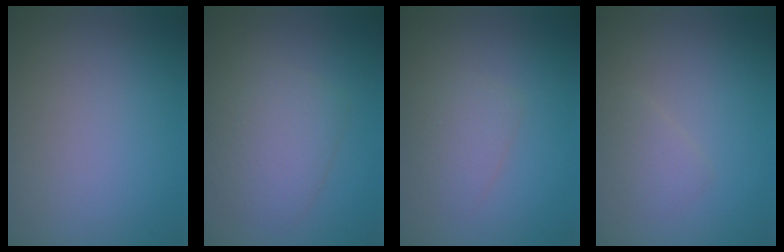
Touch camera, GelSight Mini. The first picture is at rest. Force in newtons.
{"total": 3.9, "press": 3.9, "slide": 0.1}
{"total": 2.1, "press": 2.1, "slide": 0.1}
{"total": 1.3, "press": 1.3, "slide": 0.0}